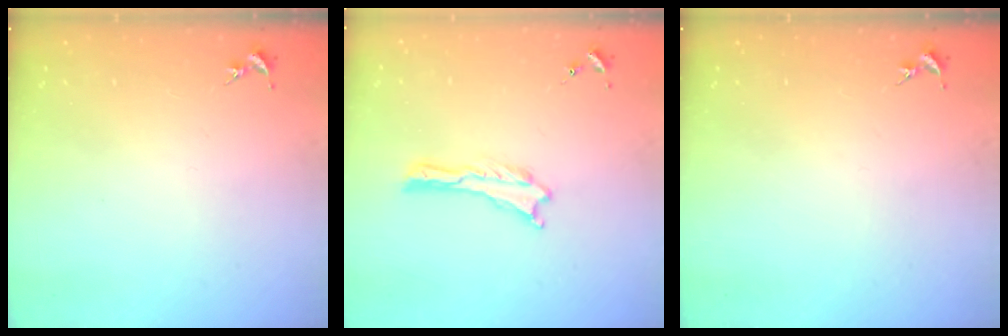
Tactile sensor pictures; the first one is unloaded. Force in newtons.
{"total": 0.0}
{"total": 0.0}